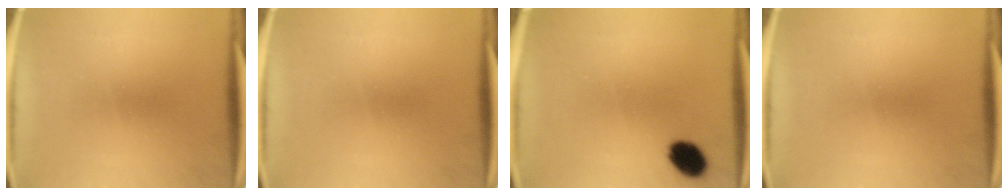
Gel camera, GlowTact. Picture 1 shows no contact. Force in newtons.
{"total": 0.0}
{"total": 6.4}
{"total": 0.0}